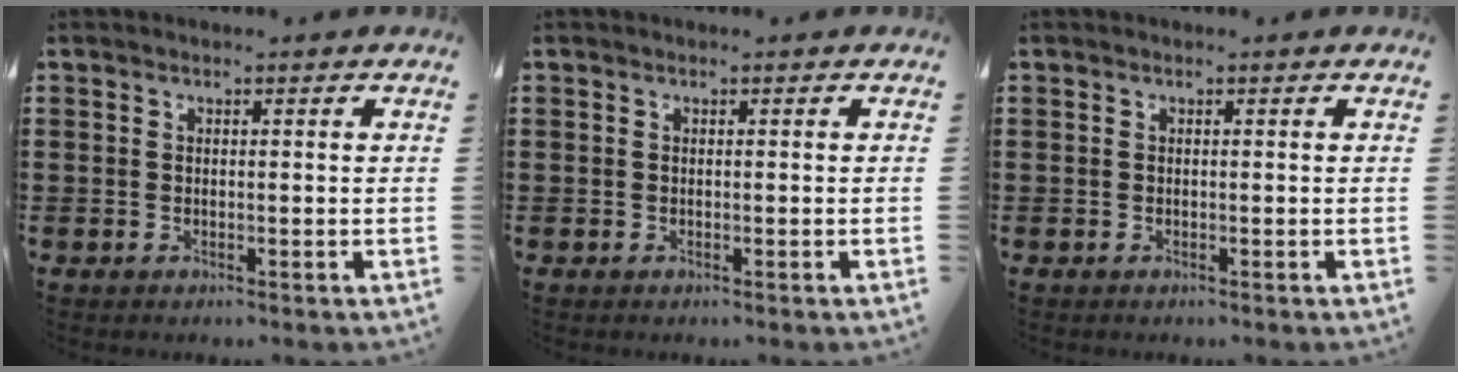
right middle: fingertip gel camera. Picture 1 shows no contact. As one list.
[{"total": 0.0}, {"total": 0.0}]